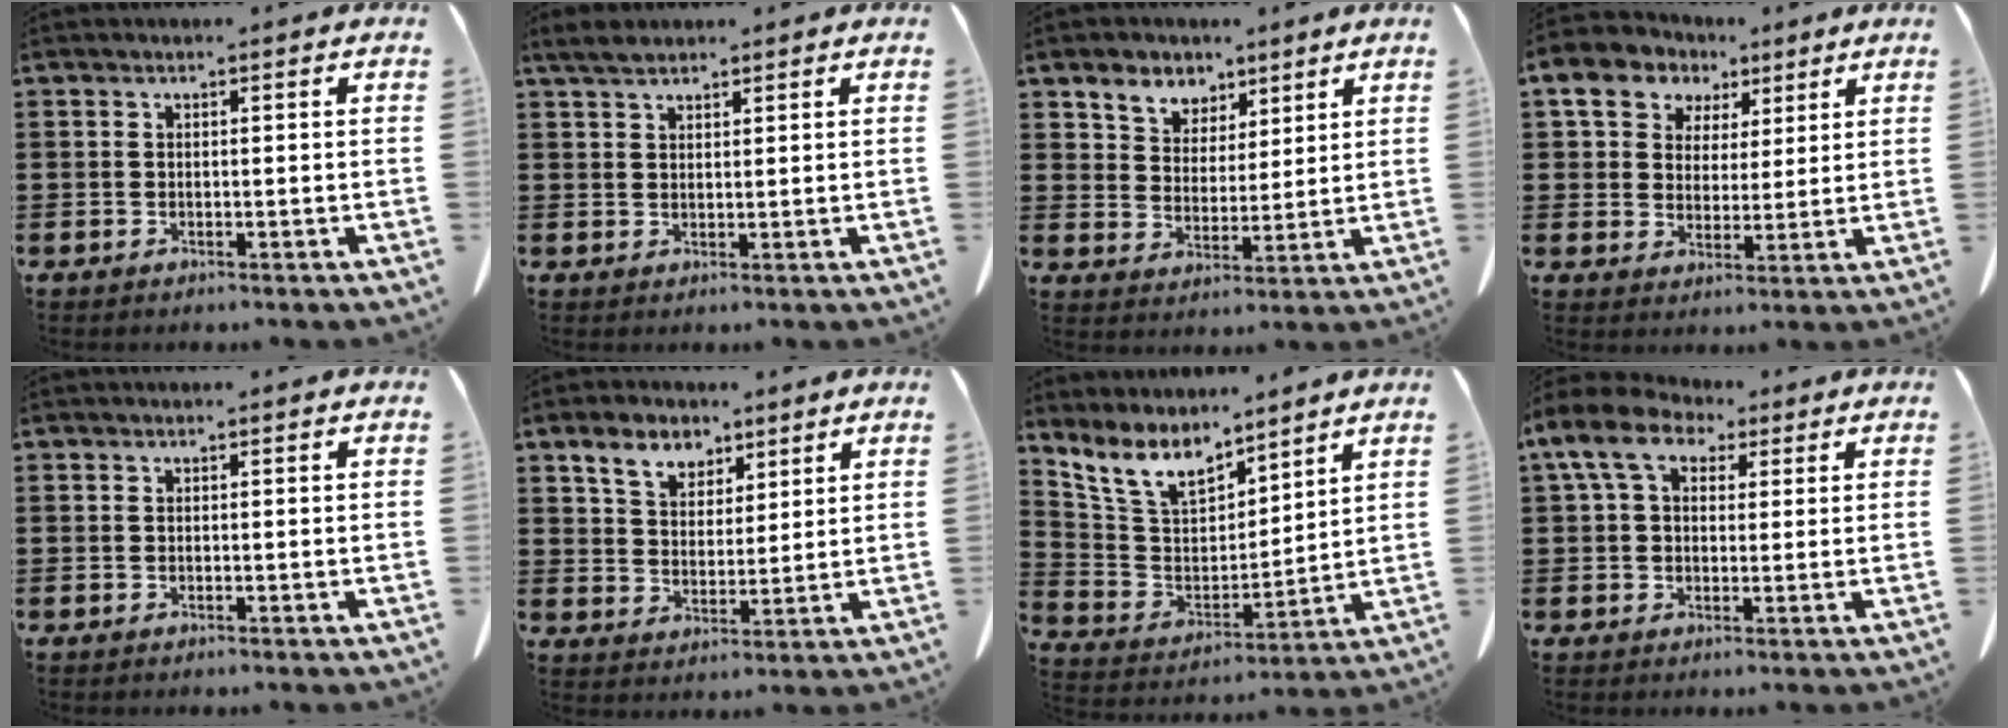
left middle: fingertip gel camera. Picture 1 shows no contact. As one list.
[{"total": 3.0, "force": [2.4, 1.1, 1.4], "torque": [-0.034, 0.004, 0.045]}, {"total": 5.0, "force": [4.0, 3.0, -0.1], "torque": [-0.027, -0.009, 0.070]}, {"total": 7.9, "force": [4.4, 6.3, 2.0], "torque": [-0.071, -0.005, 0.080]}, {"total": 0.0}, {"total": 6.4, "force": [4.4, 3.9, 2.4], "torque": [-0.059, 0.005, 0.081]}, {"total": 8.9, "force": [7.0, 3.9, 4.0], "torque": [-0.111, -0.025, 0.128]}, {"total": 7.9, "force": [4.0, 4.9, 4.6], "torque": [-0.117, 0.009, 0.071]}]